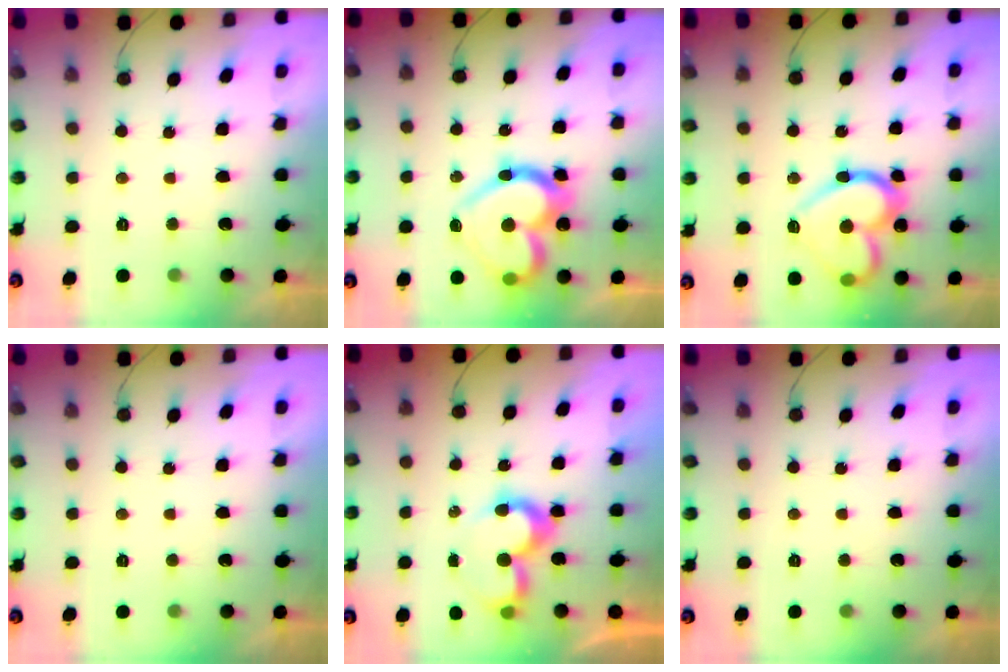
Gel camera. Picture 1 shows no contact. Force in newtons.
{"total": 19.7, "press": 19.7, "slide": 1.5}
{"total": 17.9, "press": 17.9, "slide": 1.2}
{"total": 1.7, "press": 1.7, "slide": 0.1}
{"total": 7.3, "press": 7.3, "slide": 0.6}
{"total": 0.0}